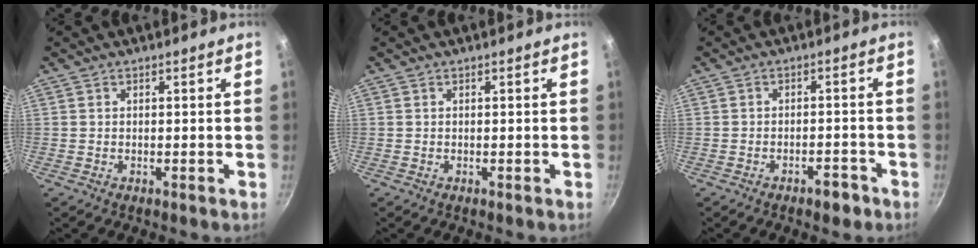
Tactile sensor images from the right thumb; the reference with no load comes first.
{"total": 0.0}
{"total": 3.5, "force": [-2.3, 1.7, 2.0], "torque": [-0.017, 0.024, -0.024]}